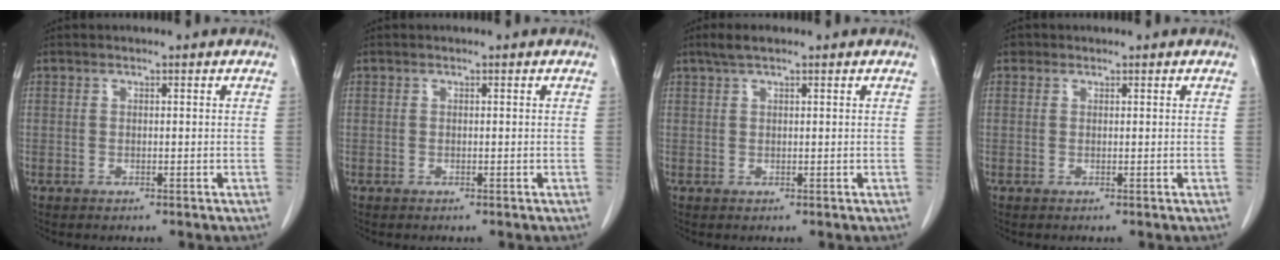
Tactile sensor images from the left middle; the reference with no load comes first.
{"total": 0.0}
{"total": 2.4, "force": [1.7, 0.4, 1.6], "torque": [-0.037, 0.012, 0.033]}
{"total": 0.6, "force": [0.4, 0.4, 0.0], "torque": [-0.001, 0.002, 0.006]}